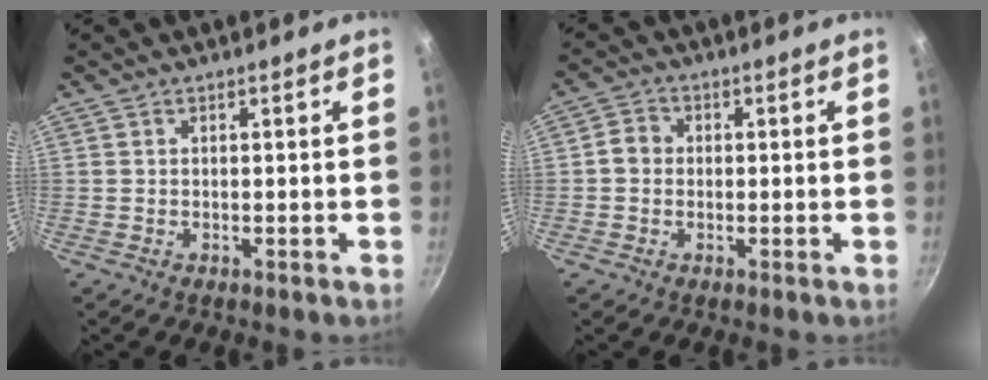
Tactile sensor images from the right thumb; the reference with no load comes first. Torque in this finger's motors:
{"motor_torque": [0.72, 0.66, 0.63, -0.50, -0.01]}